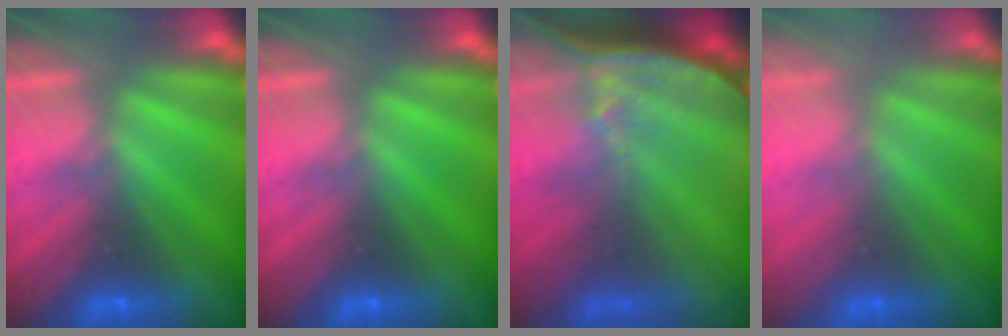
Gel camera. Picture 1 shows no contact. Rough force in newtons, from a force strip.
{"total": 0.0}
{"total": 7.6}
{"total": 2.9}